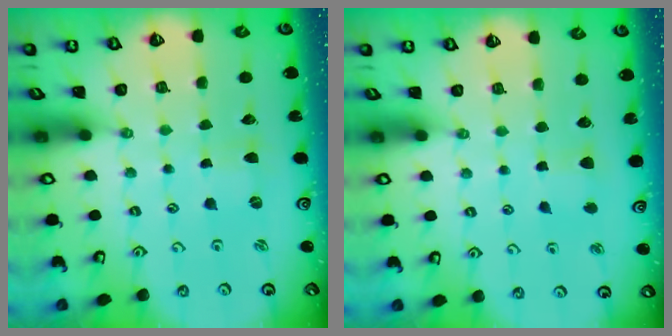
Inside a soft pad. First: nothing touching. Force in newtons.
{"total": 2.7, "press": 2.6, "slide": 0.8}